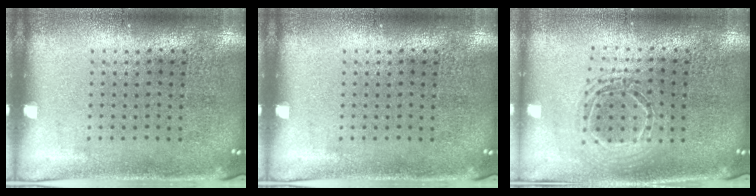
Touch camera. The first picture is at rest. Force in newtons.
{"total": 0.0}
{"total": 1.8, "press": 1.5, "slide": 0.9}